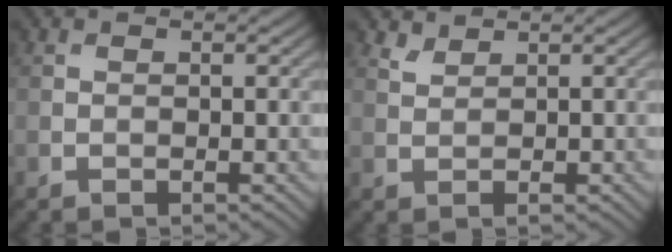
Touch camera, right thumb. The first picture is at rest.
{"total": 1.4, "force": [1.3, 0.5, 0.0], "torque": [-0.003, -0.002, 0.034]}